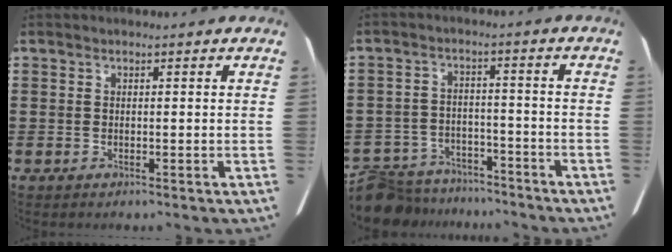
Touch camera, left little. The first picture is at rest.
{"total": 6.4, "force": [-6.2, 1.4, 0.6], "torque": [-0.026, 0.015, -0.128]}